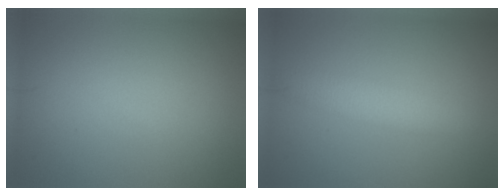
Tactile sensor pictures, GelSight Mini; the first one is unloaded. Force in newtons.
{"total": 2.7, "press": 2.7, "slide": 0.0}